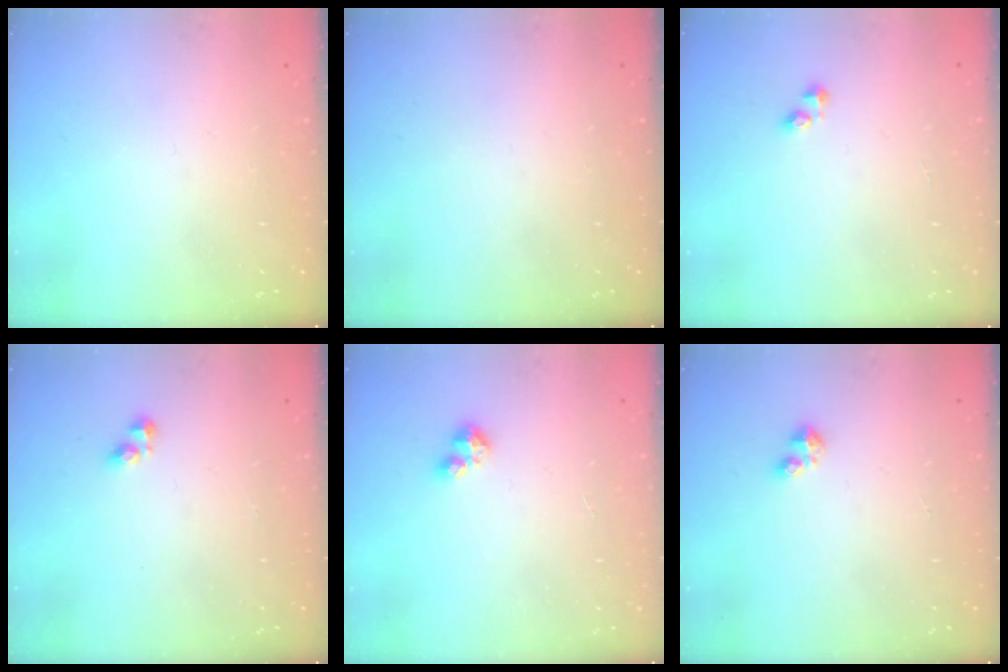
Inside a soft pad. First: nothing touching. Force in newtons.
{"total": 0.0}
{"total": 2.2, "press": 2.2, "slide": 0.3}
{"total": 2.8, "press": 2.8, "slide": 0.3}
{"total": 2.8, "press": 2.8, "slide": 0.2}
{"total": 2.9, "press": 2.9, "slide": 0.5}